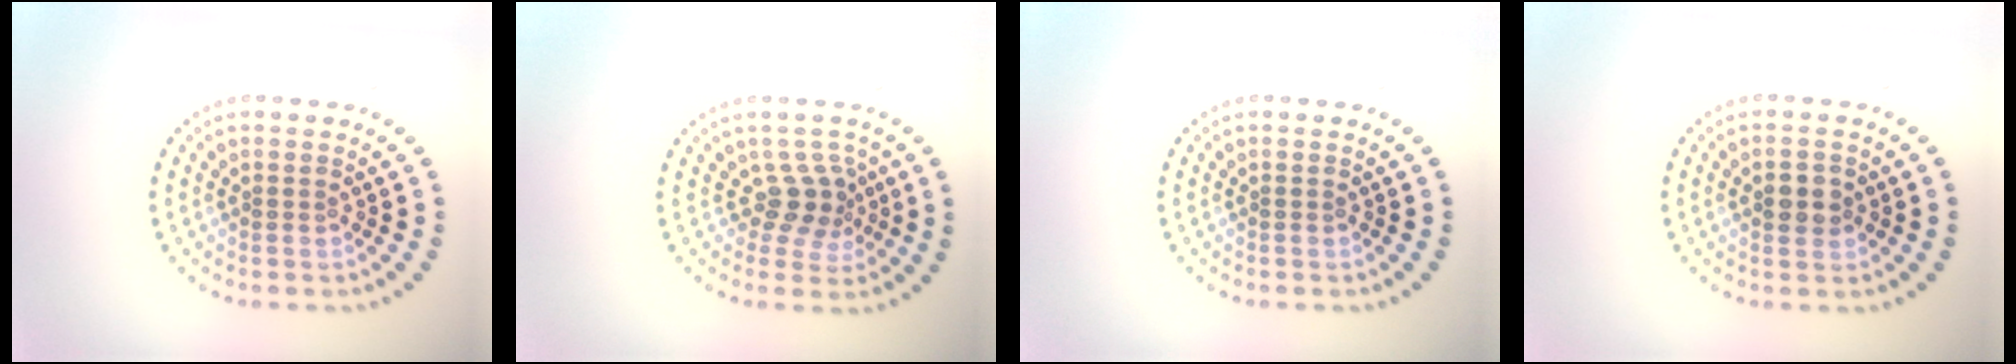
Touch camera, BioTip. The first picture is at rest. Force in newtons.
{"total": 2.5, "press": 1.9, "slide": 1.7}
{"total": 0.0}
{"total": 2.2, "press": 2.2, "slide": 0.3}